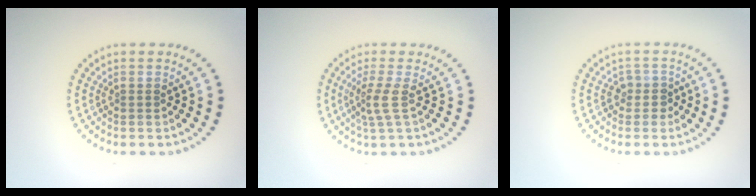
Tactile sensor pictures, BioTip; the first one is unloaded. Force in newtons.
{"total": 2.4, "press": 1.7, "slide": 1.8}
{"total": 1.6, "press": 1.4, "slide": 0.8}